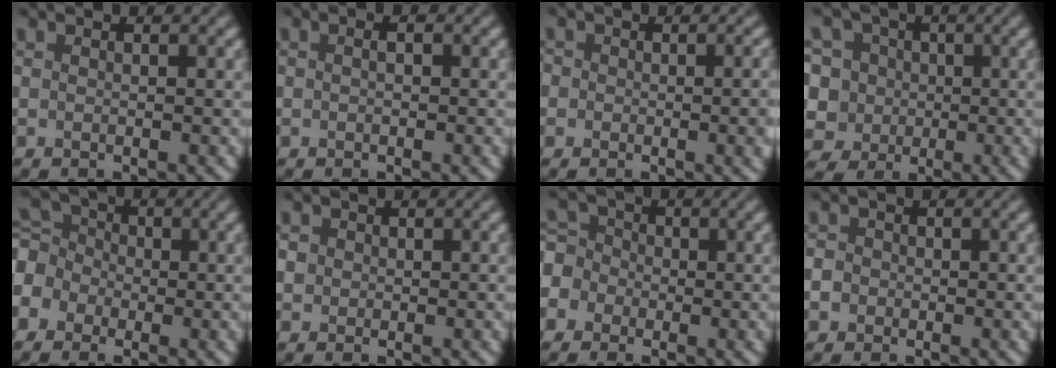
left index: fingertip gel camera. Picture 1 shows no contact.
{"total": 0.8, "force": [-0.1, 0.4, 0.6], "torque": [-0.009, 0.003, -0.004]}
{"total": 4.4, "force": [-0.1, 3.4, 2.9], "torque": [-0.008, 0.013, -0.014]}
{"total": 10.2, "force": [1.7, 8.9, 4.7], "torque": [-0.107, 0.044, -0.014]}
{"total": 6.8, "force": [-1.1, 6.0, 2.9], "torque": [-0.078, 0.023, -0.055]}
{"total": 1.2, "force": [0.2, 1.2, 0.3], "torque": [-0.005, -0.002, 0.009]}
{"total": 5.4, "force": [-1.0, 5.0, 1.7], "torque": [-0.046, 0.029, -0.051]}
{"total": 2.4, "force": [-0.1, 2.2, 0.8], "torque": [0.000, 0.013, -0.018]}